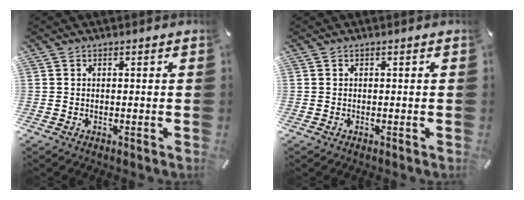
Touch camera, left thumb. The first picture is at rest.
{"total": 0.0}